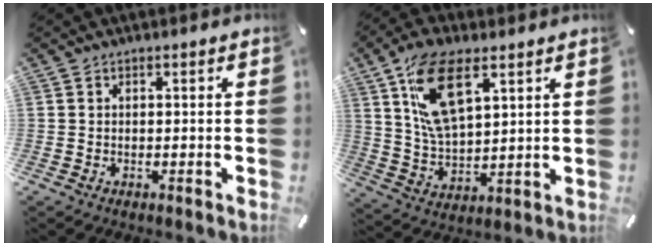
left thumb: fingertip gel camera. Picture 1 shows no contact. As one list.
[{"total": 14.5, "force": [7.3, 6.9, 10.4], "torque": [-0.239, -0.014, 0.131]}]